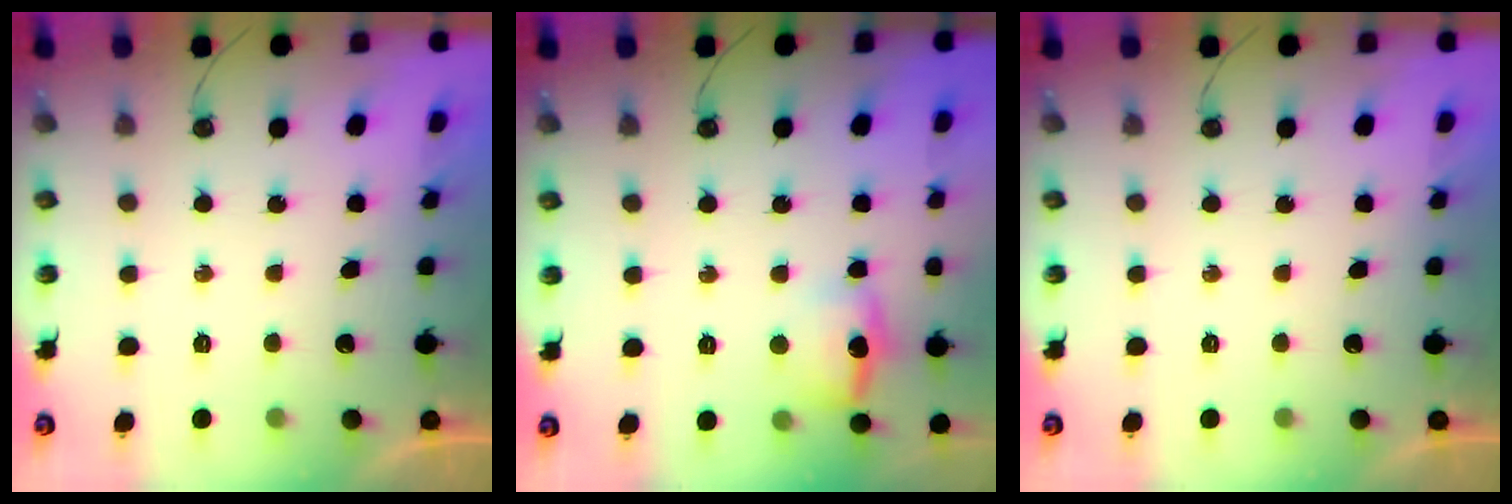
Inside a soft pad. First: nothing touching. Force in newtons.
{"total": 11.2, "press": 11.2, "slide": 1.4}
{"total": 0.0}